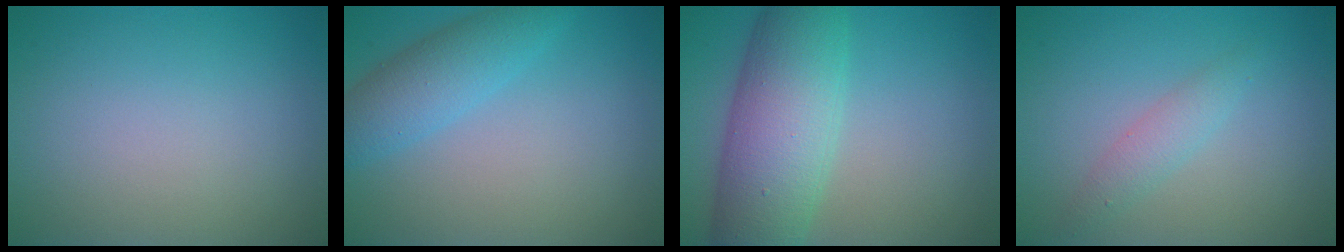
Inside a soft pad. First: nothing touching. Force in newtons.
{"total": 3.9, "press": 3.9, "slide": 0.1}
{"total": 8.9, "press": 8.9, "slide": 0.3}
{"total": 1.7, "press": 1.7, "slide": 0.0}